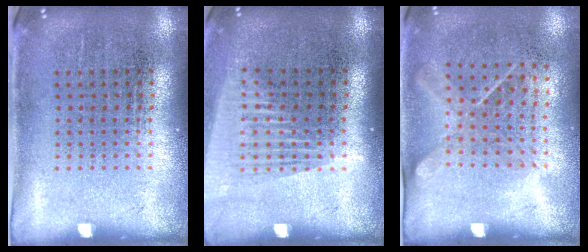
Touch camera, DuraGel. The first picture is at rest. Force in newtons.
{"total": 1.4, "press": 1.2, "slide": 0.8}
{"total": 1.2, "press": 0.9, "slide": 0.8}